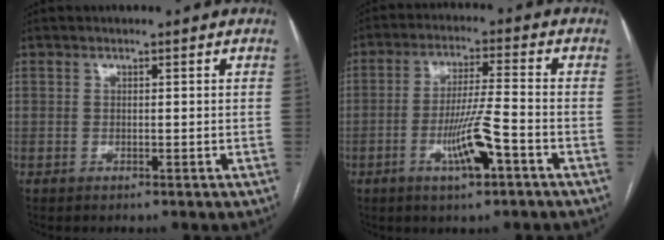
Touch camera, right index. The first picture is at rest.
{"total": 8.4, "force": [-3.7, 0.3, 7.5], "torque": [-0.144, -0.004, -0.064]}